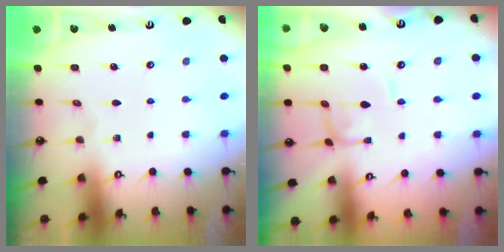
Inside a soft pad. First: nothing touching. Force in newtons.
{"total": 2.1, "press": 2.1, "slide": 0.1}